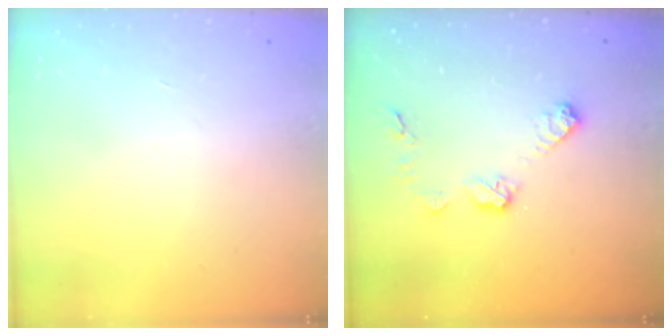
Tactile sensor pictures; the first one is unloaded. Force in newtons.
{"total": 9.1, "press": 9.1, "slide": 0.5}